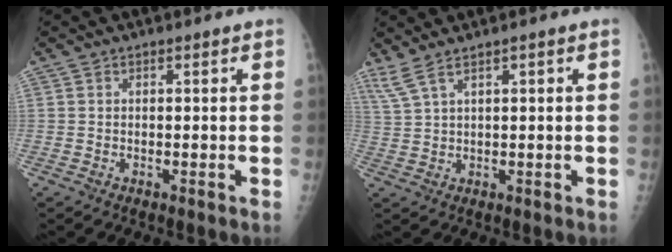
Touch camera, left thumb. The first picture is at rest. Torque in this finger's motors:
{"motor_torque": [0.69, -0.23, 1.57, -1.18, 0.54]}